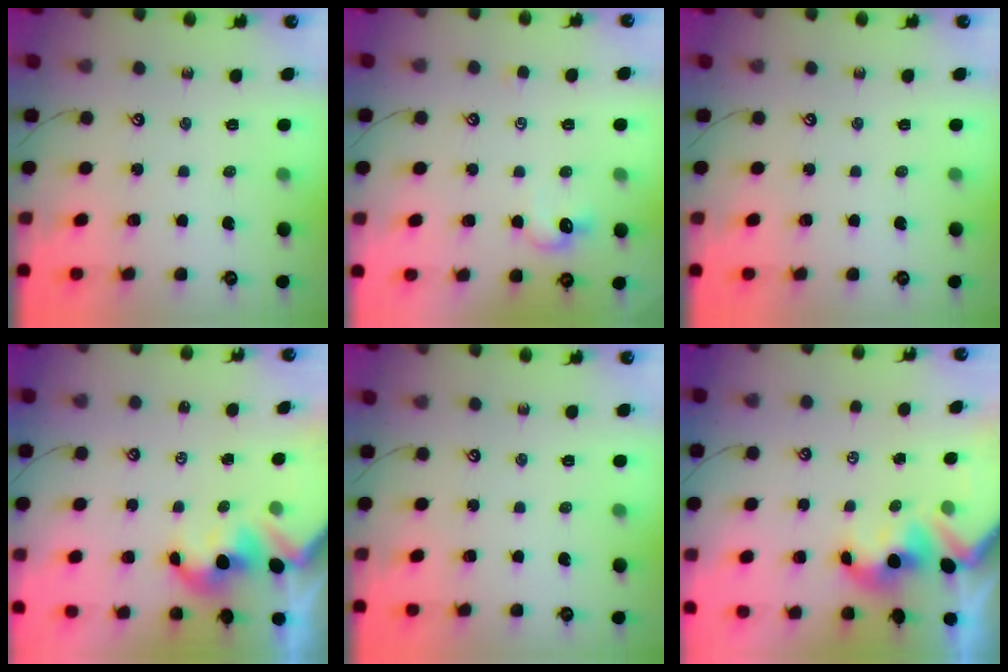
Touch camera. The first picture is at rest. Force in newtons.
{"total": 1.9, "press": 1.8, "slide": 0.6}
{"total": 0.0}
{"total": 1.1, "press": 1.1, "slide": 0.1}
{"total": 0.0}
{"total": 1.7, "press": 1.5, "slide": 0.7}